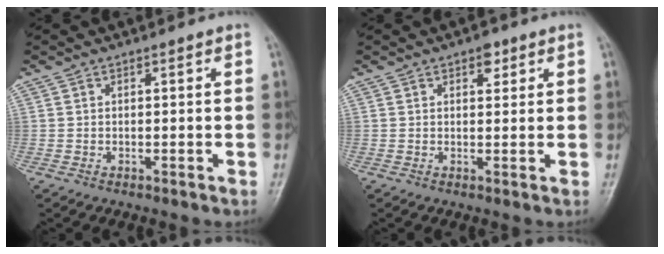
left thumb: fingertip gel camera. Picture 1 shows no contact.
{"total": 2.5, "force": [1.4, 1.4, 1.6], "torque": [-0.010, -0.004, 0.018]}